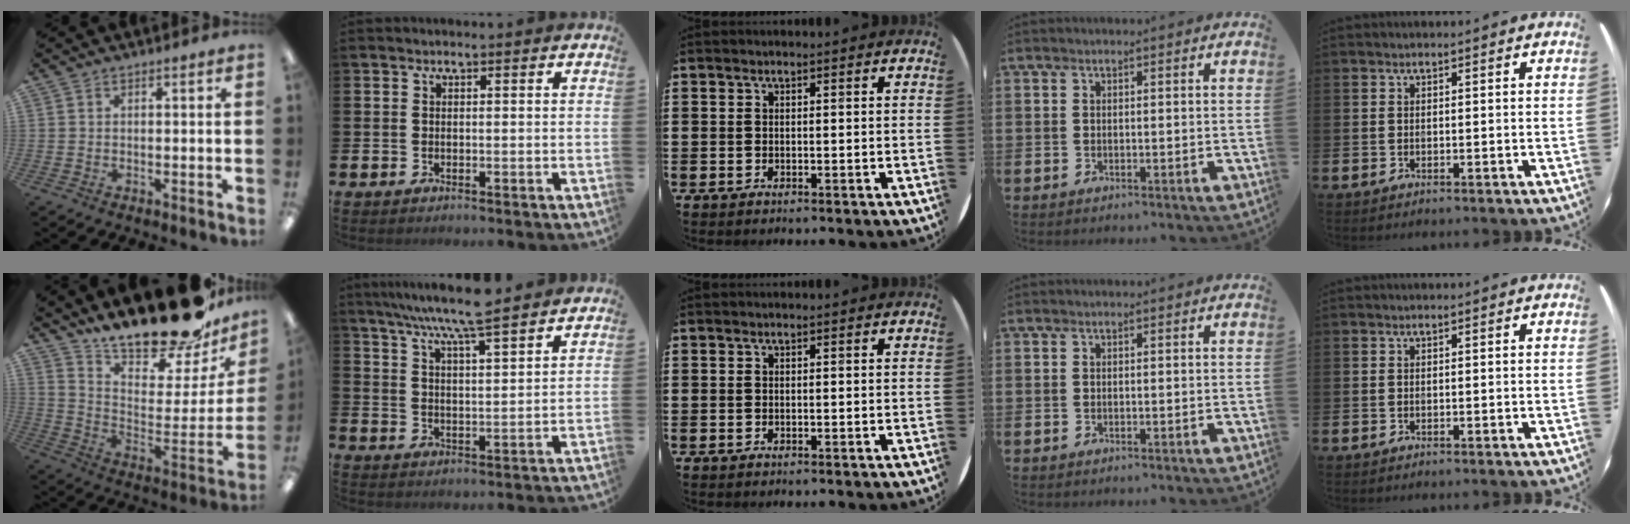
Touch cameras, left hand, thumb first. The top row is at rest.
{"thumb": {"total": 21.3, "force": [18.8, 5.6, 8.4], "torque": [-0.113, -0.151, 0.317]}, "index": {"total": 8.1, "force": [7.5, 0.2, 3.1], "torque": [-0.080, -0.039, 0.132]}}